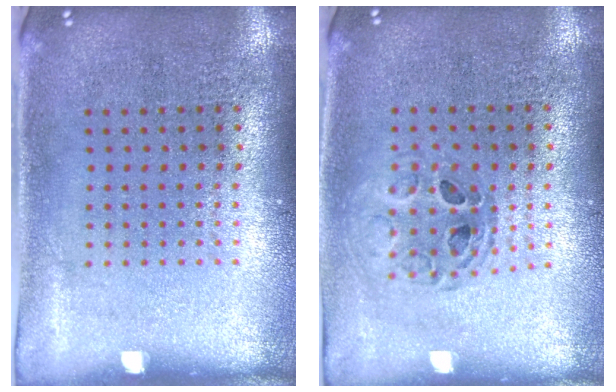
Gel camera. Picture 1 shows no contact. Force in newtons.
{"total": 0.6, "press": 0.6, "slide": 0.1}